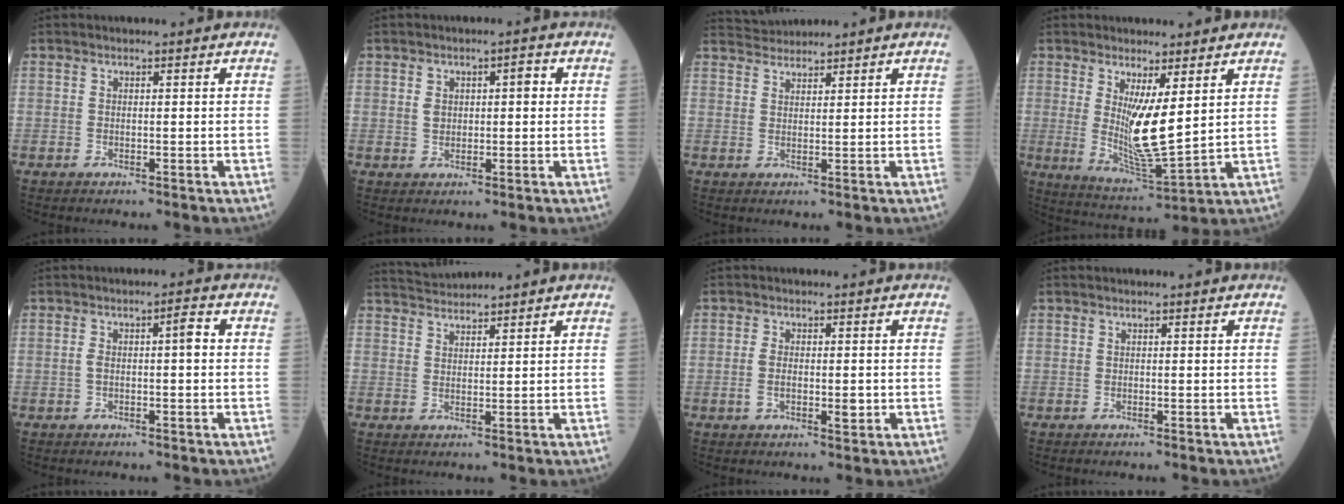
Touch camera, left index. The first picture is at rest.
{"total": 3.6, "force": [0.6, 2.2, 2.8], "torque": [-0.049, 0.019, 0.013]}
{"total": 3.2, "force": [3.1, -0.1, -0.3], "torque": [-0.009, 0.019, 0.066]}
{"total": 8.5, "force": [2.0, 0.9, 8.2], "torque": [-0.161, -0.033, 0.044]}
{"total": 3.4, "force": [-0.1, 0.8, 3.3], "torque": [-0.064, 0.014, -0.002]}
{"total": 3.5, "force": [3.4, -0.4, 0.0], "torque": [-0.011, 0.017, 0.071]}
{"total": 3.9, "force": [-0.7, 1.7, 3.4], "torque": [-0.069, -0.004, -0.012]}
{"total": 0.0}